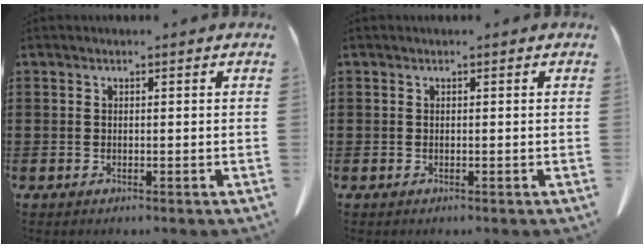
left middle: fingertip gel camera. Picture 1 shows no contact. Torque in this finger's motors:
{"motor_torque": [-0.07, 0.00, 0.00, 0.00]}